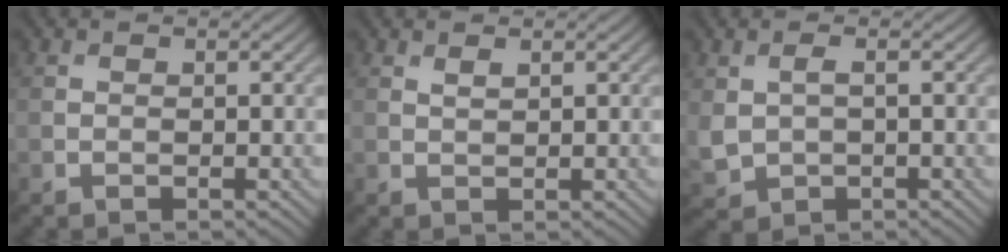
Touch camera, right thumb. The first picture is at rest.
{"total": 0.9, "force": [0.7, 0.2, 0.5], "torque": [-0.014, -0.002, 0.015]}
{"total": 3.4, "force": [0.2, 2.2, 2.5], "torque": [-0.064, -0.007, 0.010]}